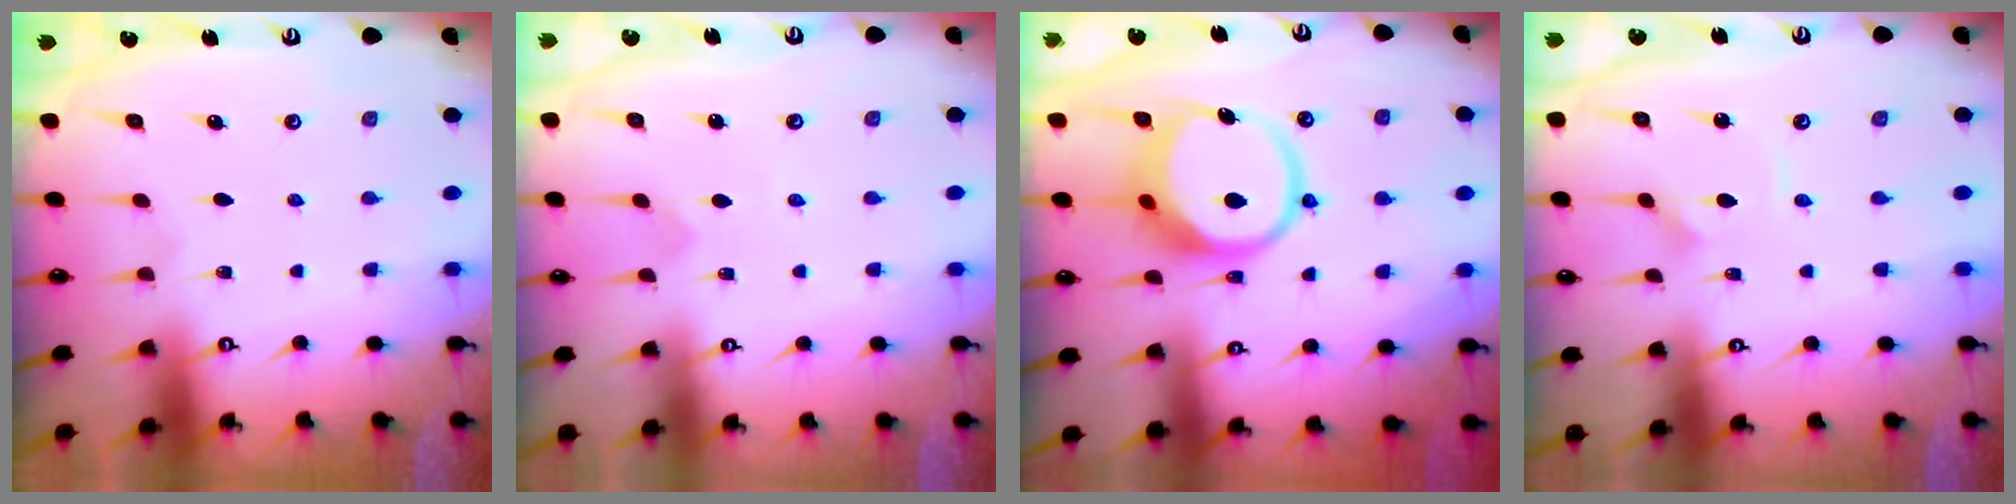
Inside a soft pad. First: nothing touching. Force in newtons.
{"total": 2.4, "press": 2.4, "slide": 0.2}
{"total": 11.6, "press": 11.5, "slide": 1.3}
{"total": 2.7, "press": 2.7, "slide": 0.1}